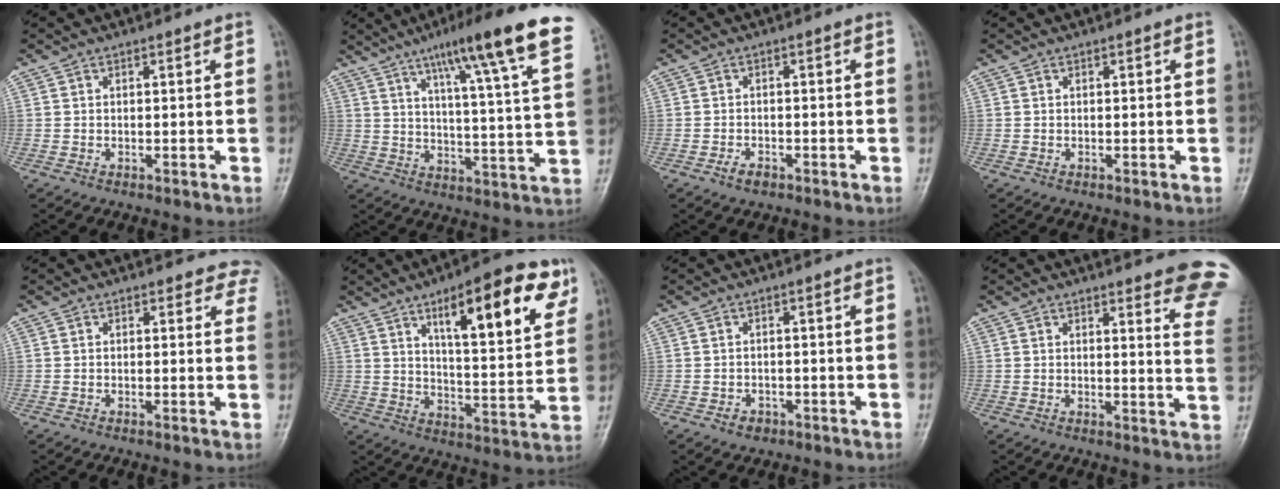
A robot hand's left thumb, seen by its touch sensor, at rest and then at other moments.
{"total": 20.6, "force": [12.8, 2.1, 16.0], "torque": [-0.215, -0.035, 0.174]}
{"total": 2.2, "force": [-1.4, 1.2, 1.2], "torque": [-0.024, 0.007, -0.023]}
{"total": 0.0}
{"total": 4.3, "force": [3.7, 2.2, 0.2], "torque": [0.039, -0.013, 0.012]}
{"total": 19.3, "force": [9.7, 5.8, 15.7], "torque": [-0.189, -0.037, 0.142]}
{"total": 2.3, "force": [-1.2, 1.8, 0.9], "torque": [-0.005, 0.010, -0.015]}
{"total": 12.8, "force": [10.7, 2.4, 6.6], "torque": [-0.038, -0.071, 0.097]}